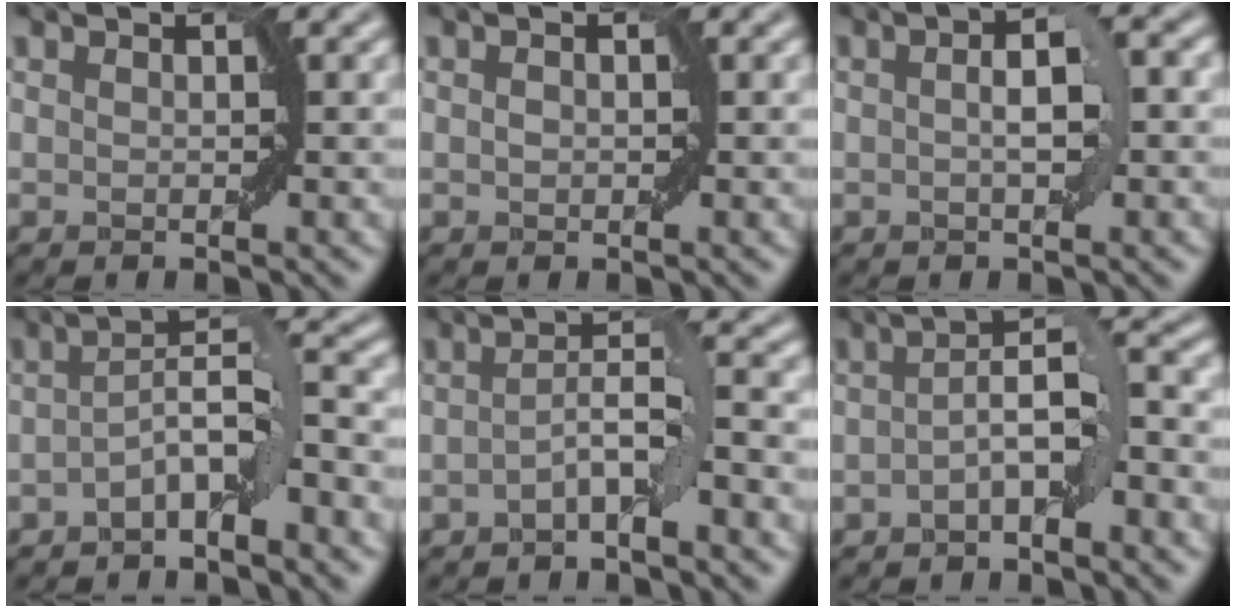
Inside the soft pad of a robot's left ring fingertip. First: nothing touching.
{"total": 0.7, "force": [0.0, 0.5, 0.5], "torque": [-0.009, 0.002, 0.001]}
{"total": 3.6, "force": [0.3, 1.0, 3.4], "torque": [-0.052, 0.008, 0.000]}
{"total": 4.3, "force": [-1.9, 0.9, 3.7], "torque": [-0.066, 0.016, -0.043]}
{"total": 3.4, "force": [-1.3, 0.3, 3.1], "torque": [-0.053, 0.015, -0.032]}
{"total": 4.5, "force": [-1.2, 1.2, 4.2], "torque": [-0.071, 0.018, -0.029]}